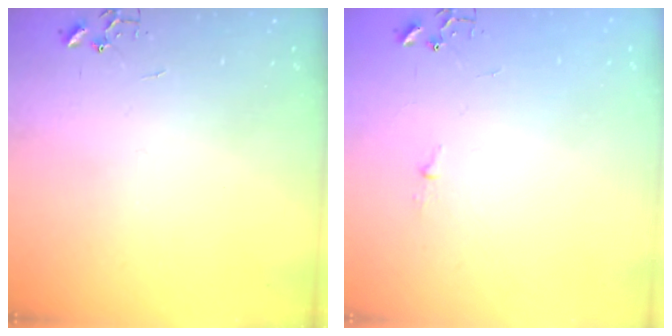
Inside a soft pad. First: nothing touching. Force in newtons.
{"total": 3.1, "press": 3.1, "slide": 0.4}